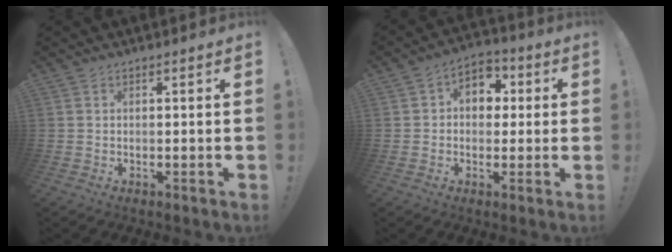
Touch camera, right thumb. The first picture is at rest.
{"total": 7.5, "force": [0.8, 6.3, 4.0], "torque": [-0.052, 0.005, 0.021]}